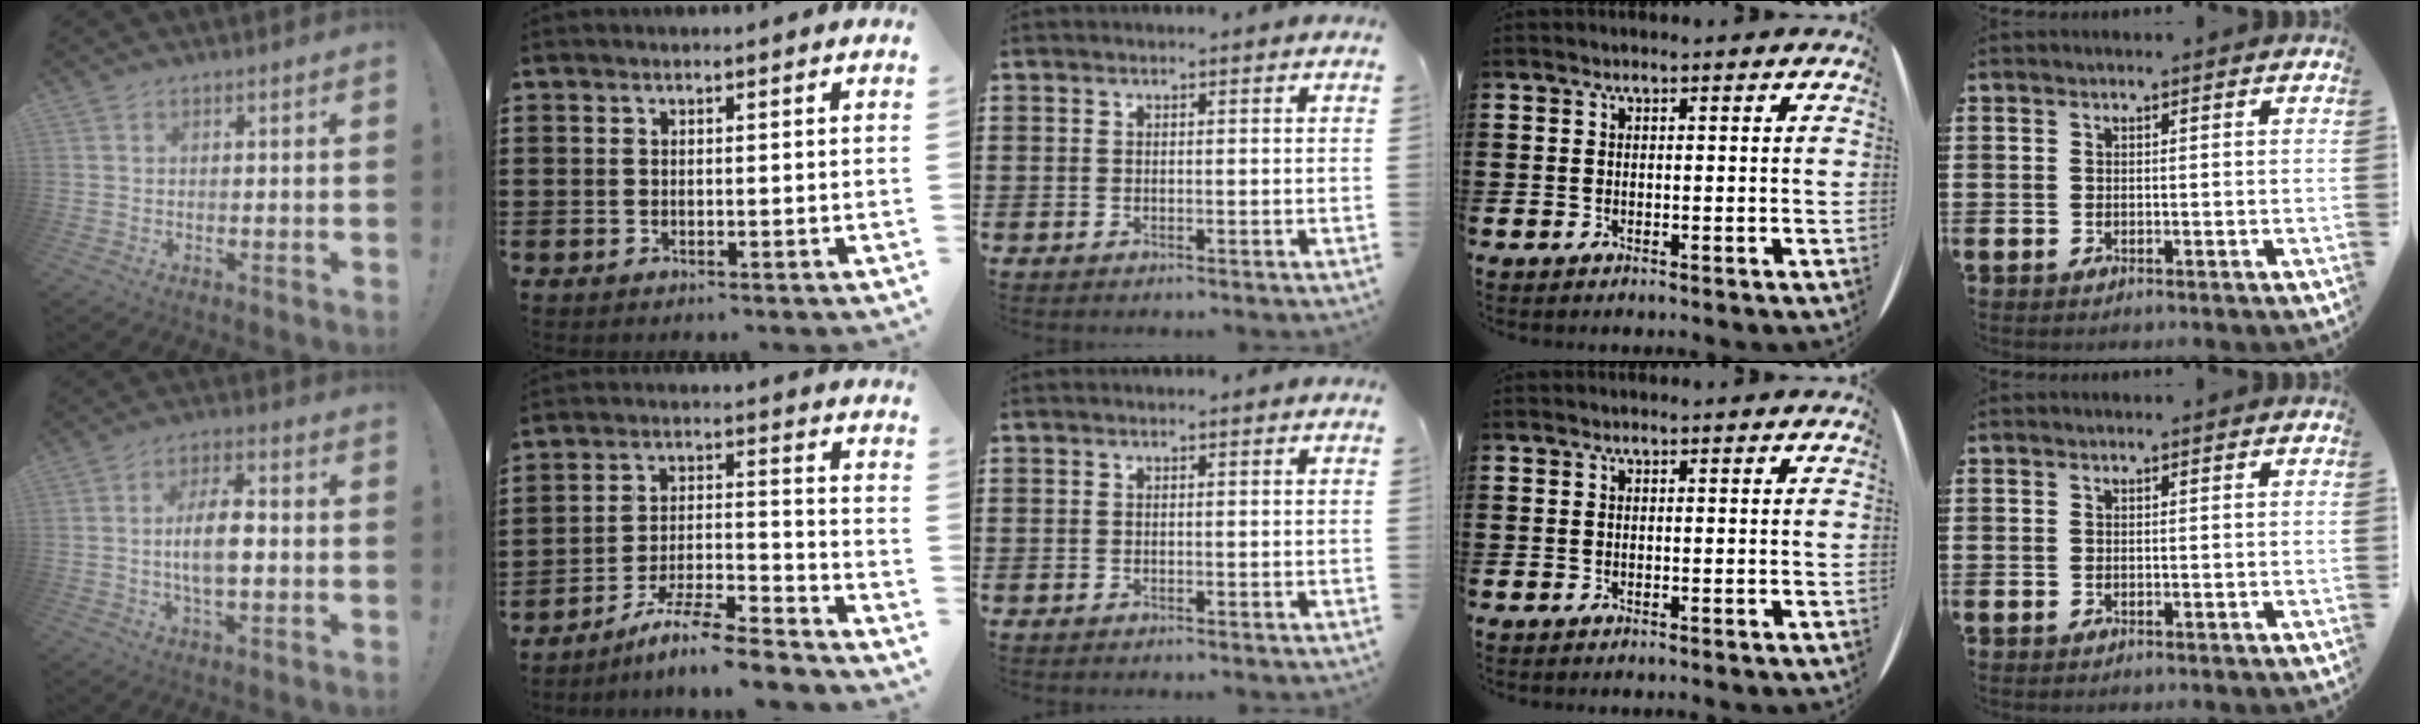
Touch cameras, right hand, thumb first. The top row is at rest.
{"thumb": {"total": 9.7, "force": [-0.9, 4.2, 8.7], "torque": [-0.158, 0.006, -0.022]}, "index": {"total": 8.4, "force": [-7.6, 0.0, 3.7], "torque": [-0.065, 0.005, -0.146]}}